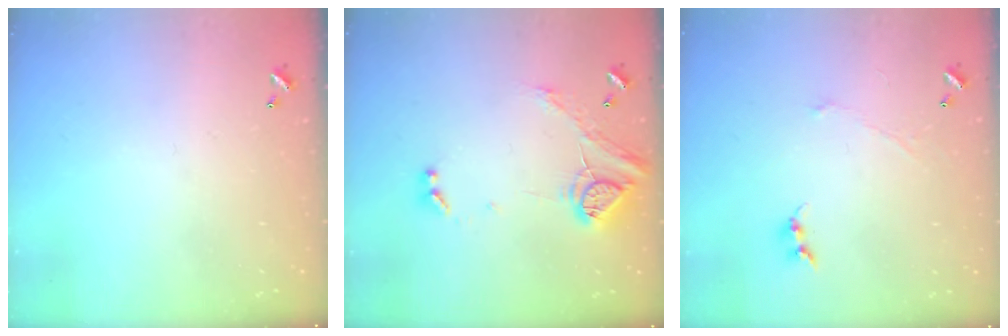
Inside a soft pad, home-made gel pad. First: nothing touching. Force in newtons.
{"total": 16.8, "press": 16.8, "slide": 0.8}
{"total": 0.0}